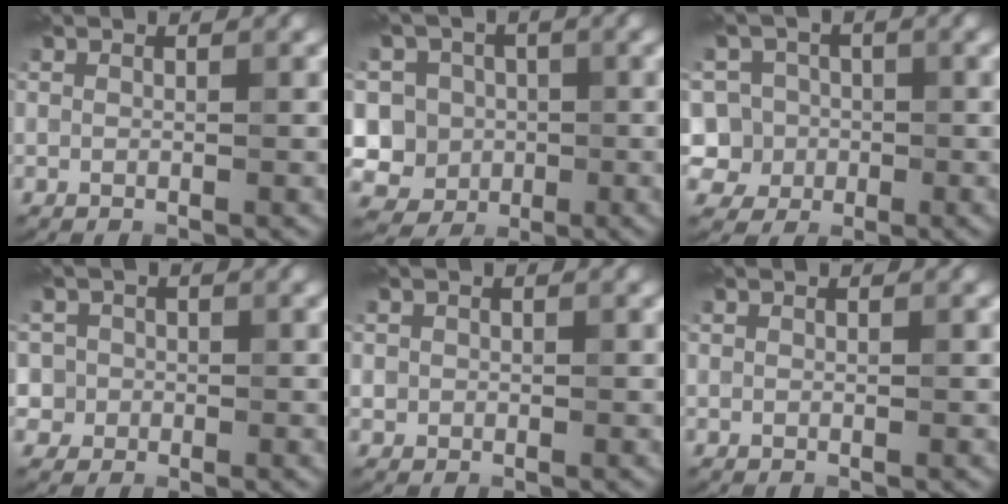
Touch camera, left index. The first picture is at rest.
{"total": 9.9, "force": [0.4, 9.3, 3.3], "torque": [-0.073, 0.035, -0.029]}
{"total": 6.7, "force": [-1.1, 6.3, 1.9], "torque": [-0.032, 0.026, -0.050]}
{"total": 3.2, "force": [0.1, 3.2, 0.5], "torque": [0.010, 0.016, -0.005]}
{"total": 0.7, "force": [0.0, 0.7, 0.0], "torque": [0.006, -0.006, -0.001]}
{"total": 0.0}